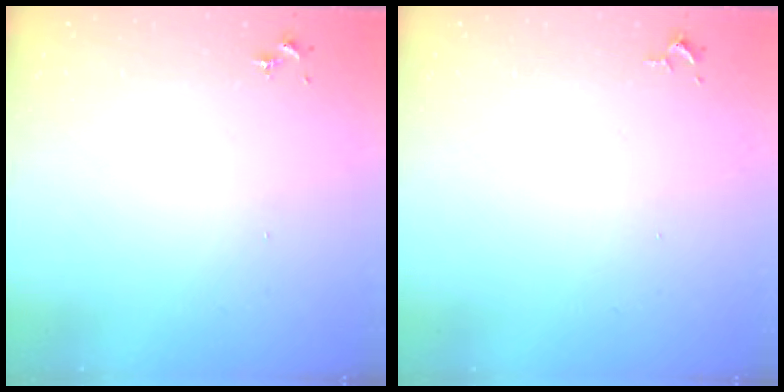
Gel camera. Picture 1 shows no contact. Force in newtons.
{"total": 2.6, "press": 2.6, "slide": 0.4}